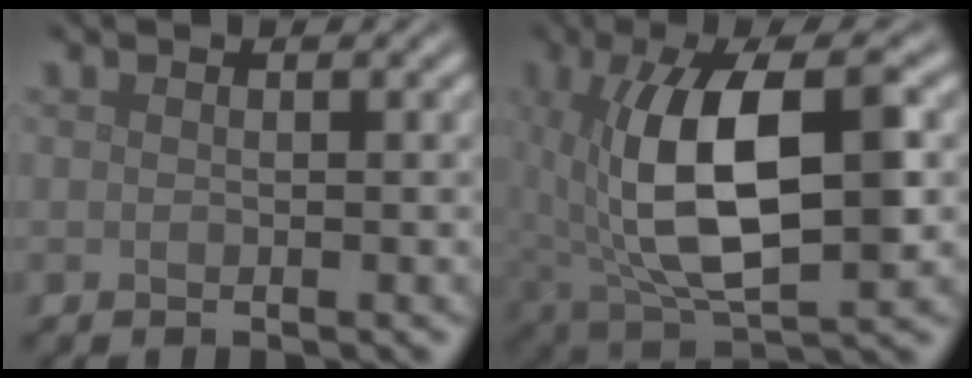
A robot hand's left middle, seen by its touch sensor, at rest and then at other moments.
{"total": 11.9, "force": [1.1, 5.4, 10.6], "torque": [-0.176, 0.001, 0.021]}